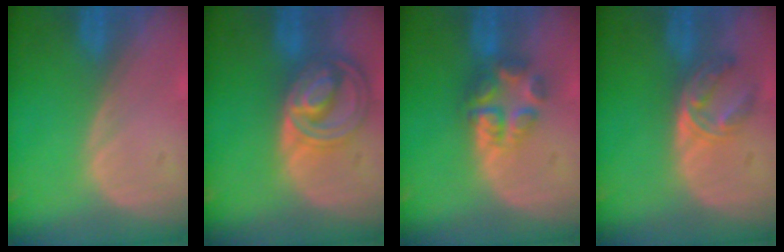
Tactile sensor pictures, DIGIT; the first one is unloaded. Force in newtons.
{"total": 8.5, "press": 7.3, "slide": 4.3}
{"total": 5.7, "press": 5.3, "slide": 2.0}
{"total": 5.7, "press": 4.7, "slide": 3.3}